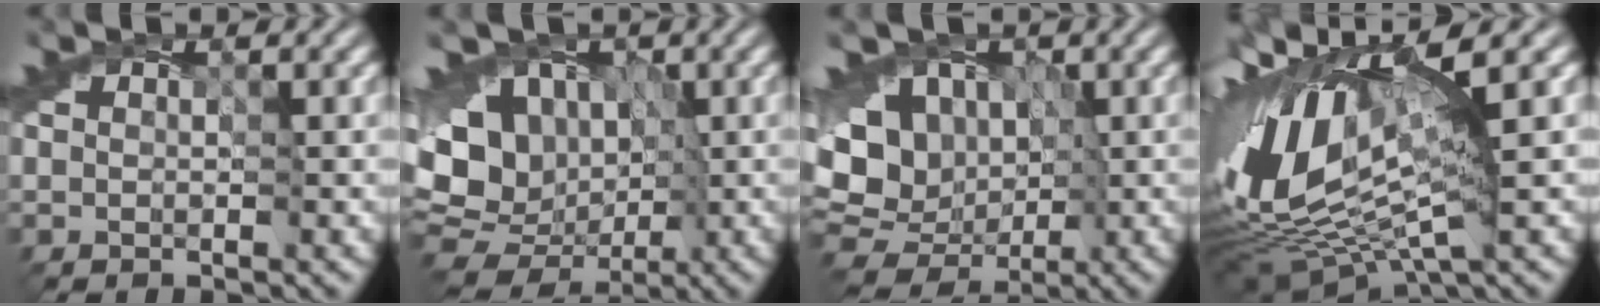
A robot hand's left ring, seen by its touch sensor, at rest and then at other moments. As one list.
[{"total": 13.7, "force": [0.0, 11.1, 8.0], "torque": [-0.130, 0.009, -0.015]}, {"total": 12.0, "force": [0.5, 10.0, 6.6], "torque": [-0.103, 0.014, -0.009]}, {"total": 13.6, "force": [2.2, 6.1, 11.9], "torque": [-0.277, 0.010, 0.052]}]